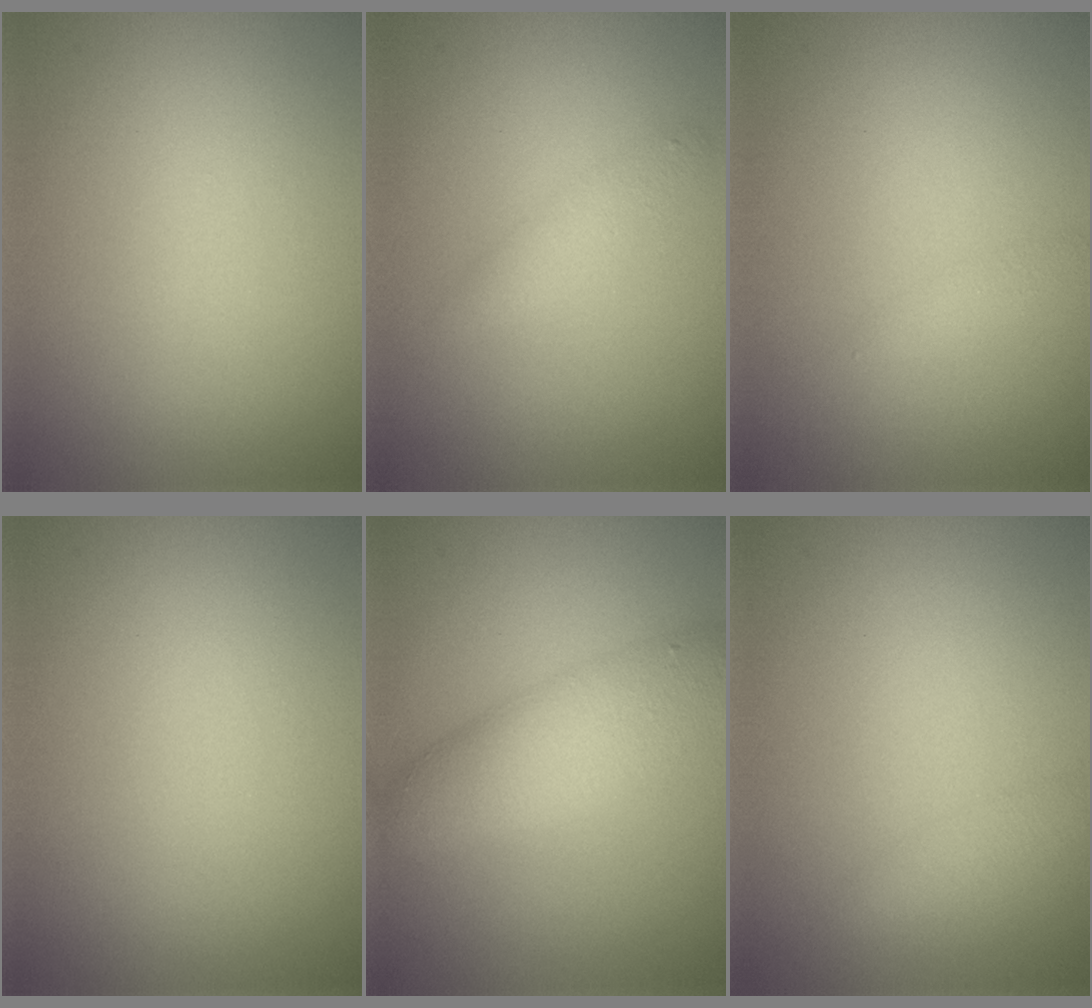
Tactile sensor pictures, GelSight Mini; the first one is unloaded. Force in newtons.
{"total": 1.4, "press": 1.4, "slide": 0.0}
{"total": 0.7, "press": 0.7, "slide": 0.0}
{"total": 0.0}
{"total": 4.6, "press": 4.6, "slide": 0.1}
{"total": 1.3, "press": 1.3, "slide": 0.0}